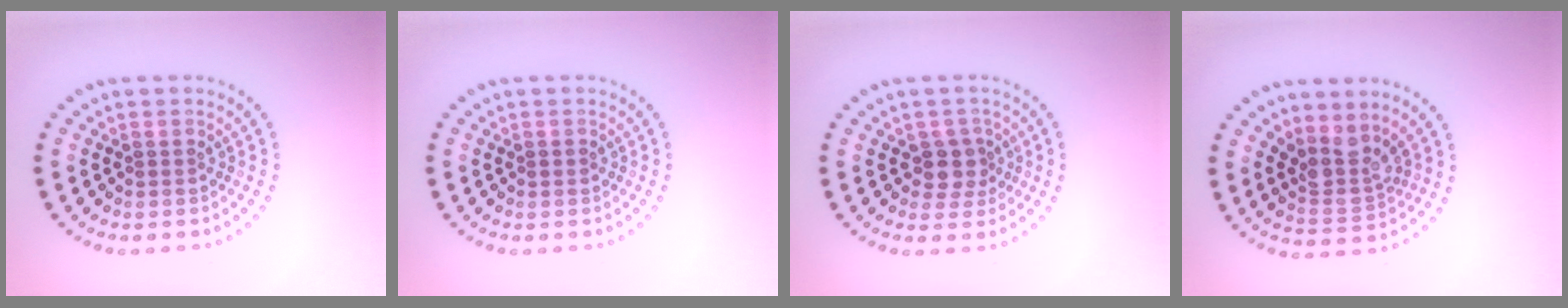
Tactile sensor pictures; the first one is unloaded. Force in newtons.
{"total": 0.5, "press": 0.5, "slide": 0.2}
{"total": 2.3, "press": 2.1, "slide": 1.1}
{"total": 3.2, "press": 2.4, "slide": 2.1}